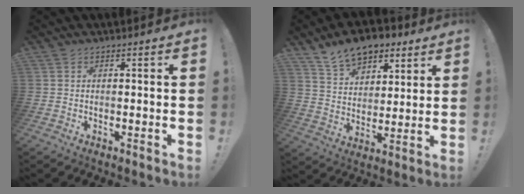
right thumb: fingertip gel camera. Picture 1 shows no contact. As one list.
[{"total": 12.7, "force": [9.2, 7.3, 4.8], "torque": [-0.076, -0.058, 0.173]}]